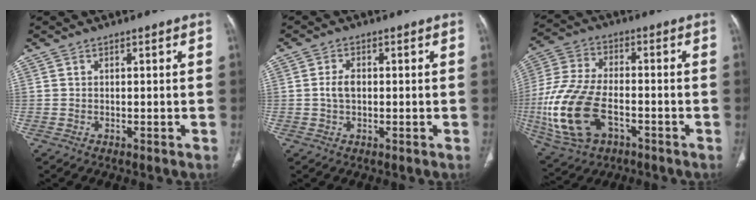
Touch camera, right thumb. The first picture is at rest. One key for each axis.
{"total": 2.9, "fx": -0.1, "fy": 1.8, "fz": 2.3, "tx": -0.048, "ty": 0.006, "tz": -0.003}
{"total": 18.4, "fx": -5.2, "fy": 10.7, "fz": 14.0, "tx": -0.312, "ty": 0.011, "tz": -0.090}